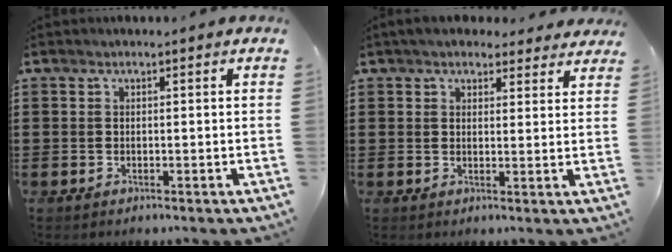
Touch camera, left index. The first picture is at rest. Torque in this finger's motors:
{"motor_torque": [1.20, -0.94, 0.38, 0.06]}